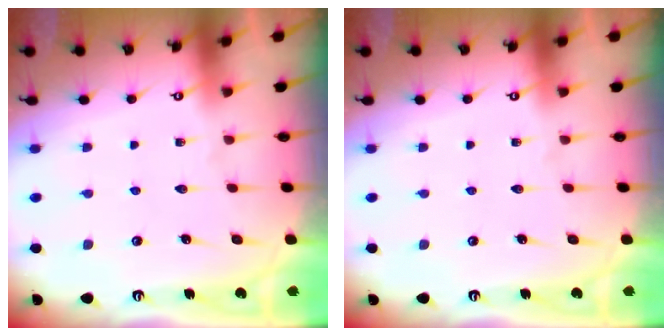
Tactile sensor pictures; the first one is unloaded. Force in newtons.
{"total": 0.0}